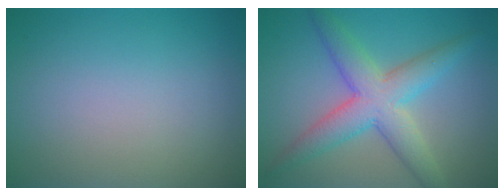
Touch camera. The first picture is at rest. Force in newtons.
{"total": 6.1, "press": 6.0, "slide": 0.2}